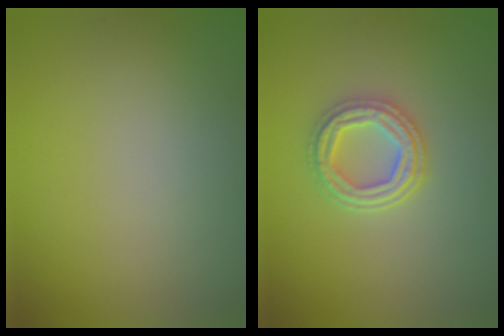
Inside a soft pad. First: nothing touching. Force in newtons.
{"total": 3.5, "press": 3.1, "slide": 1.7}